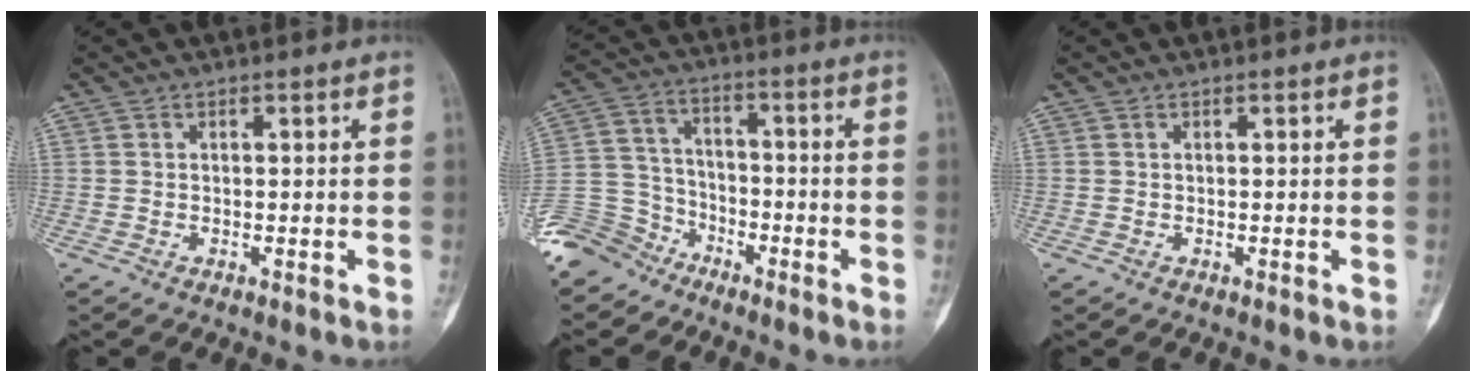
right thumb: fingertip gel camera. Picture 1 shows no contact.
{"total": 10.7, "force": [-8.4, 6.4, 1.7], "torque": [-0.026, 0.052, -0.169]}
{"total": 0.0}